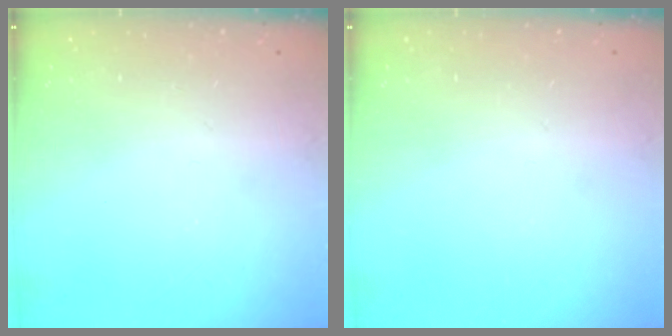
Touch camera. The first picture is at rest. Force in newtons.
{"total": 0.0}